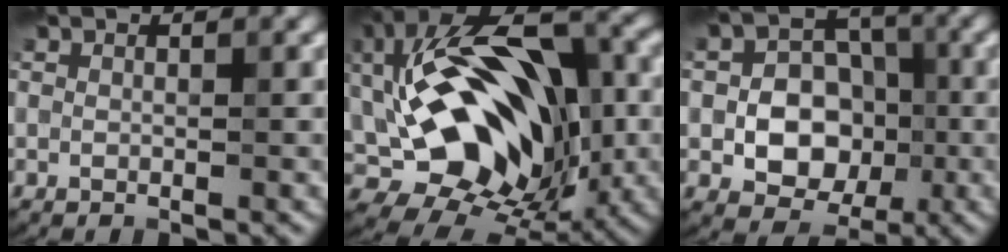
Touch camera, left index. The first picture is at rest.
{"total": 15.2, "force": [2.1, 8.7, 12.2], "torque": [-0.196, 0.005, 0.034]}
{"total": 6.9, "force": [-1.4, 5.4, 4.1], "torque": [-0.039, -0.001, -0.035]}